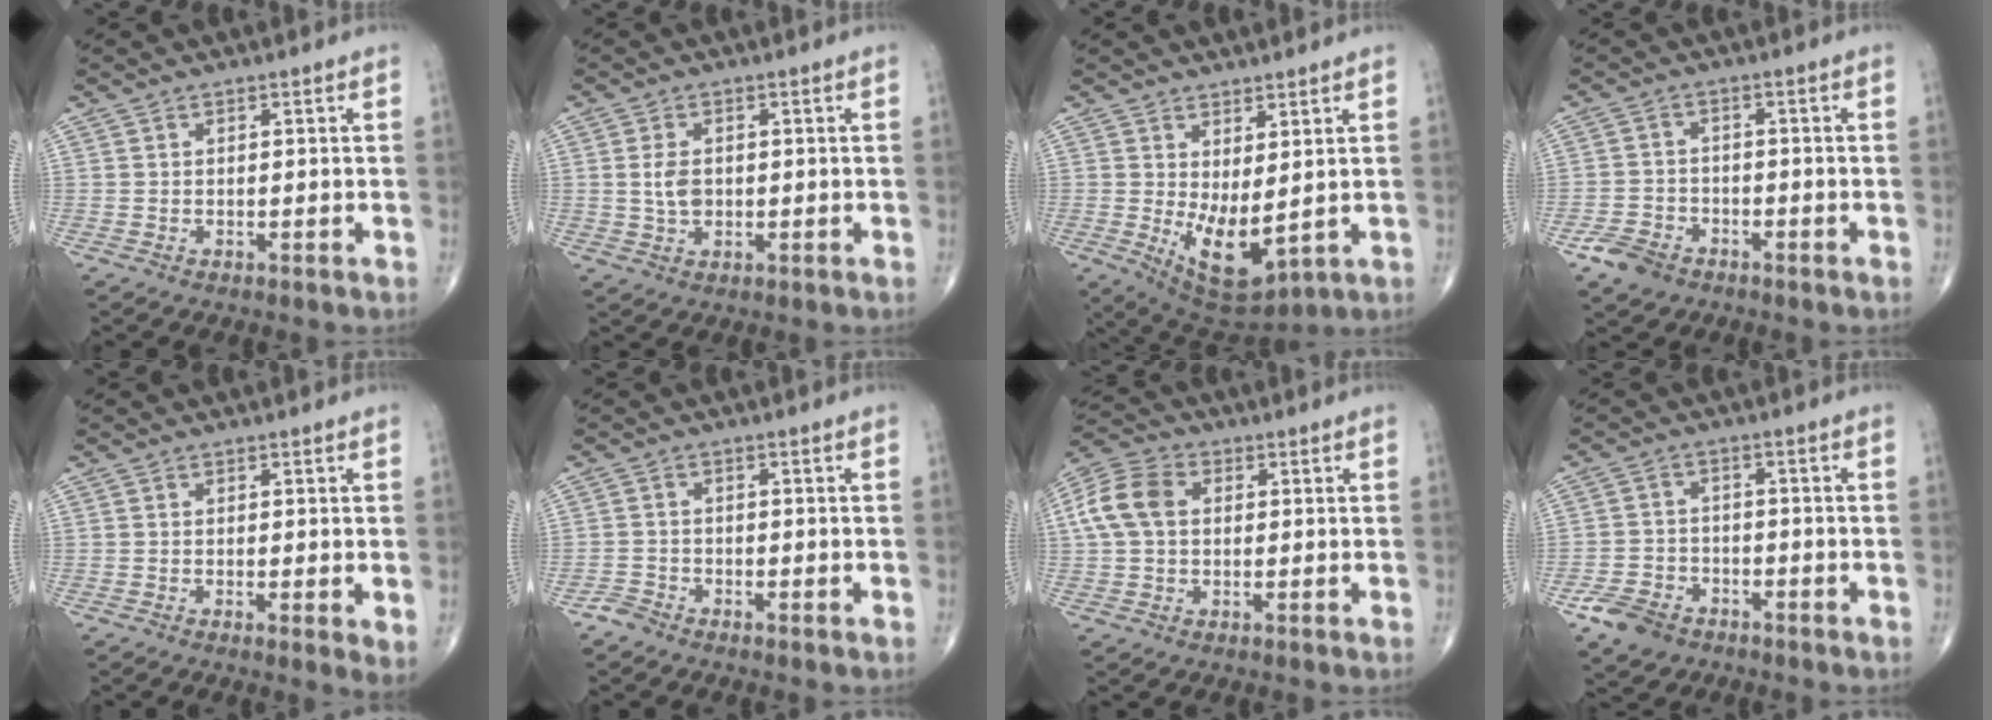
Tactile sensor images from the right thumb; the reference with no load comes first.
{"total": 3.8, "force": [0.2, 2.6, 2.8], "torque": [-0.050, -0.001, 0.005]}
{"total": 9.8, "force": [0.1, 4.3, 8.8], "torque": [-0.134, -0.022, 0.024]}
{"total": 5.4, "force": [-3.4, 3.6, 2.1], "torque": [-0.033, 0.014, -0.062]}
{"total": 3.1, "force": [0.0, 0.7, 3.0], "torque": [-0.048, -0.012, -0.006]}
{"total": 1.6, "force": [-1.5, 0.6, 0.1], "torque": [0.002, -0.003, -0.036]}
{"total": 9.2, "force": [1.4, 6.6, 6.3], "torque": [-0.130, 0.025, 0.020]}
{"total": 6.7, "force": [-4.1, 4.6, 2.6], "torque": [-0.041, 0.018, -0.074]}